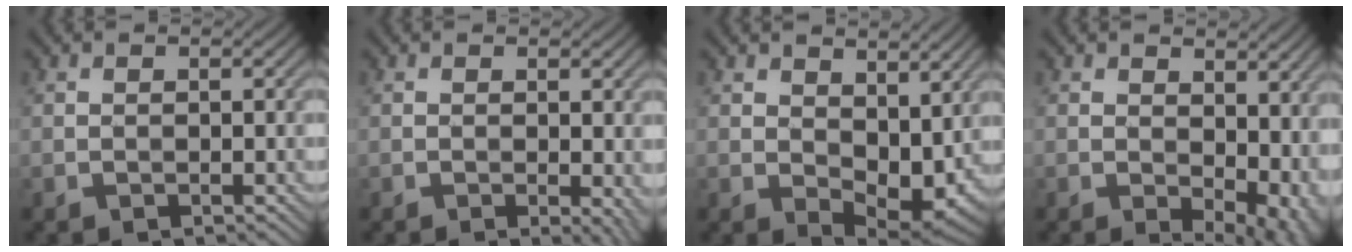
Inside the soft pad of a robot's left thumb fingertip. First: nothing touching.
{"total": 2.3, "force": [-0.3, 0.6, 2.2], "torque": [-0.030, -0.004, -0.006]}
{"total": 9.1, "force": [2.6, 5.3, 6.9], "torque": [-0.120, -0.016, 0.053]}
{"total": 10.4, "force": [0.6, 6.3, 8.3], "torque": [-0.095, -0.019, 0.038]}